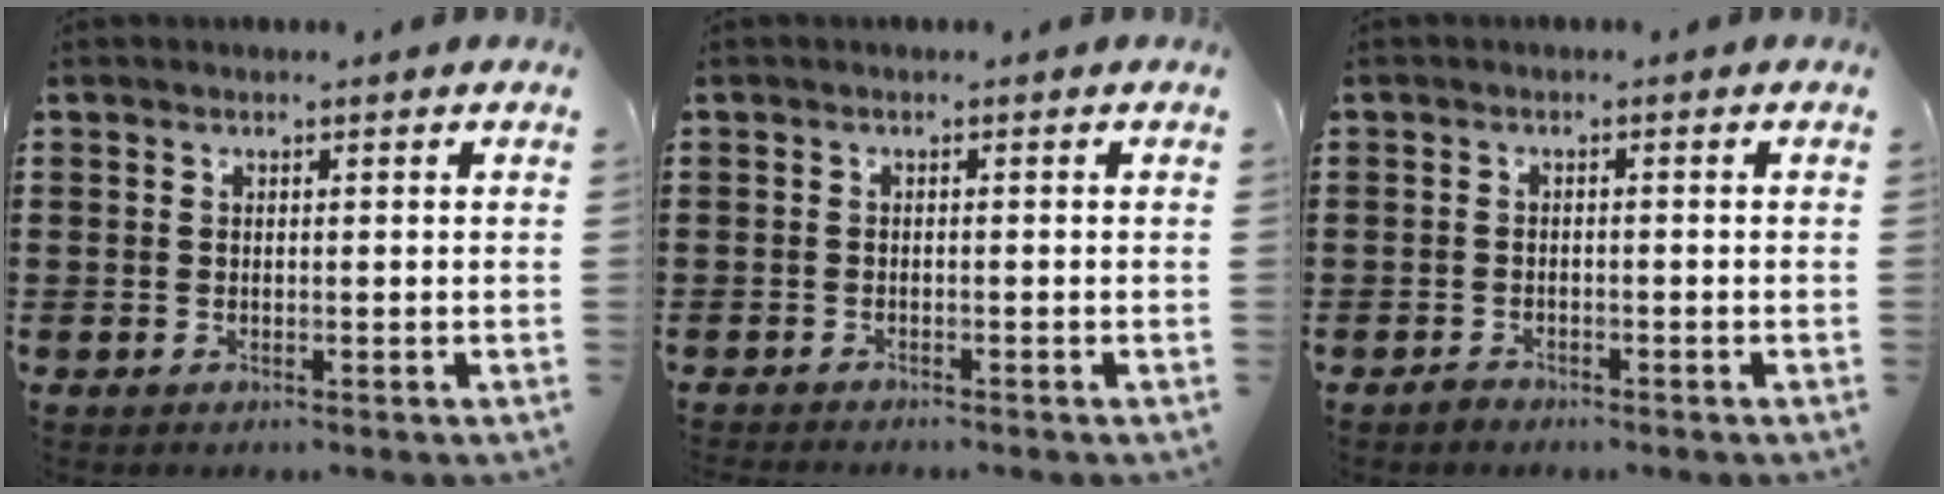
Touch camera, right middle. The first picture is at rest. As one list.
[{"total": 0.7, "force": [-0.7, 0.0, 0.0], "torque": [-0.002, -0.002, -0.015]}, {"total": 1.1, "force": [-1.0, 0.4, 0.2], "torque": [-0.006, 0.001, -0.022]}]